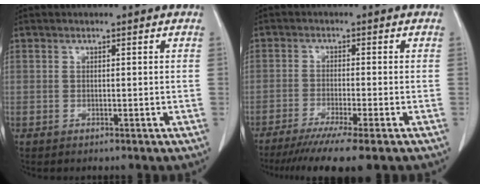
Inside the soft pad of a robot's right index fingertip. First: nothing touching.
{"total": 9.5, "force": [-7.2, -0.5, 6.2], "torque": [-0.085, -0.025, -0.112]}